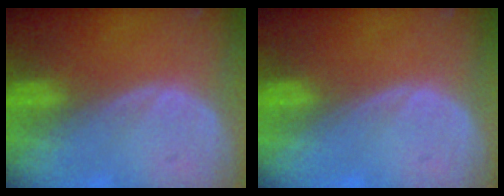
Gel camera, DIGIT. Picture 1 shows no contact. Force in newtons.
{"total": 0.0}